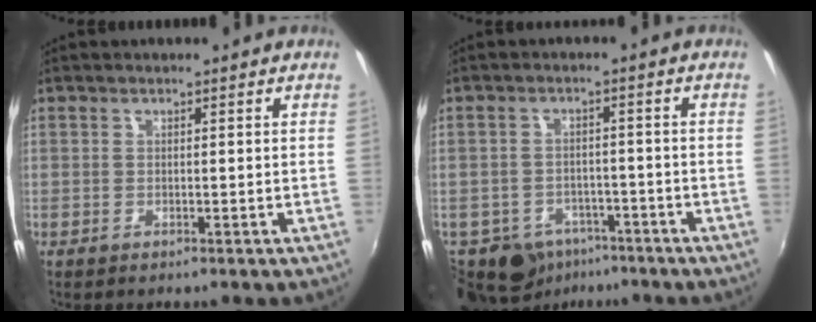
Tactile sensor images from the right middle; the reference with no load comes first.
{"total": 14.8, "force": [-8.4, 10.8, 5.7], "torque": [-0.165, -0.008, -0.108]}